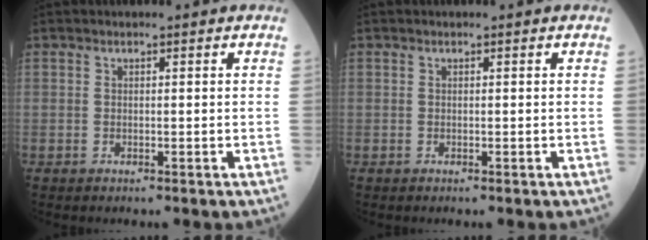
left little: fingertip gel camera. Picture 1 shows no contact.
{"total": 0.0}